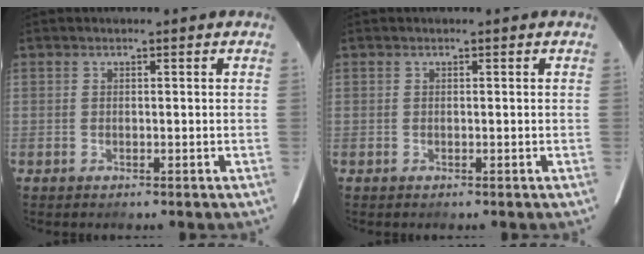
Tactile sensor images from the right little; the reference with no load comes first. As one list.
[{"total": 0.0}]